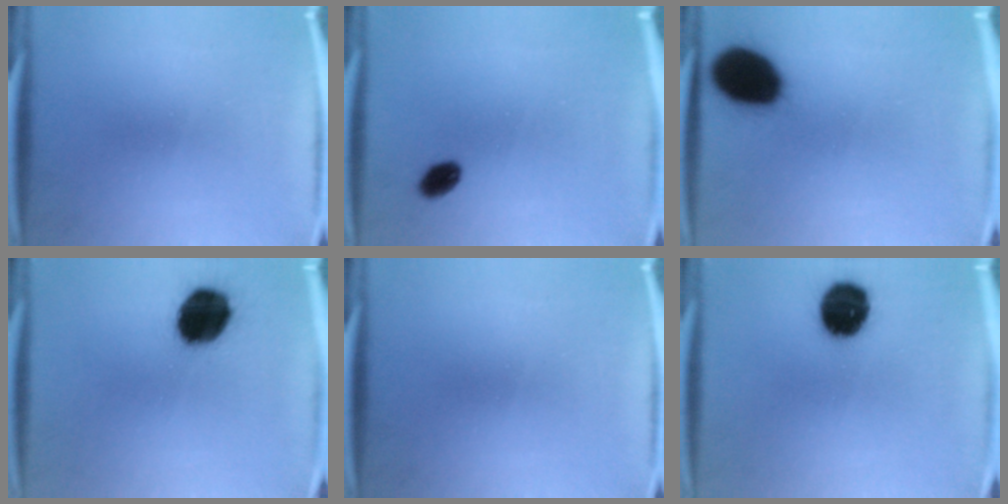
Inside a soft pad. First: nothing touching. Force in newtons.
{"total": 3.6}
{"total": 19.2}
{"total": 15.8}
{"total": 0.0}
{"total": 13.7}